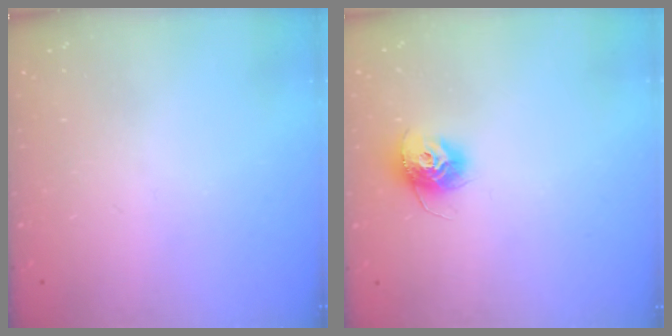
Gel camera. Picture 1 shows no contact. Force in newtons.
{"total": 11.0, "press": 11.0, "slide": 0.8}